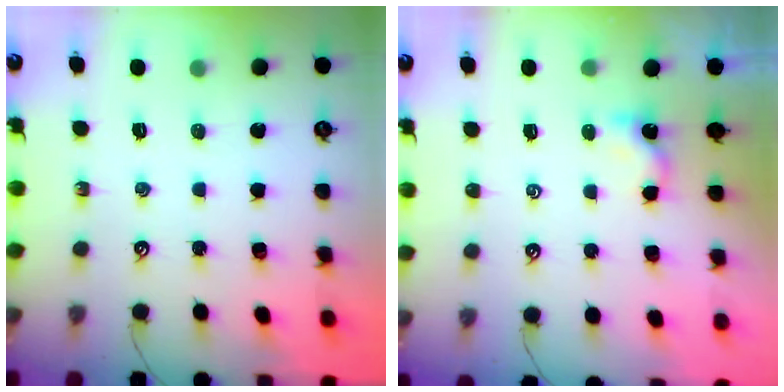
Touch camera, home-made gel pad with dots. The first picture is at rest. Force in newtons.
{"total": 0.8, "press": 0.8, "slide": 0.1}